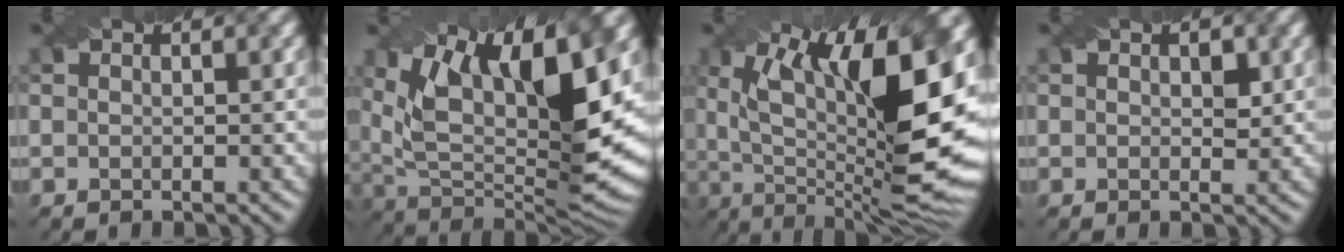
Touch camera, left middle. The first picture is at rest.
{"total": 15.1, "force": [6.6, 5.6, 12.4], "torque": [-0.223, 0.002, 0.121]}
{"total": 16.6, "force": [4.0, 5.7, 15.0], "torque": [-0.237, -0.007, 0.069]}
{"total": 1.4, "force": [0.4, 0.8, 1.1], "torque": [-0.011, -0.002, 0.008]}